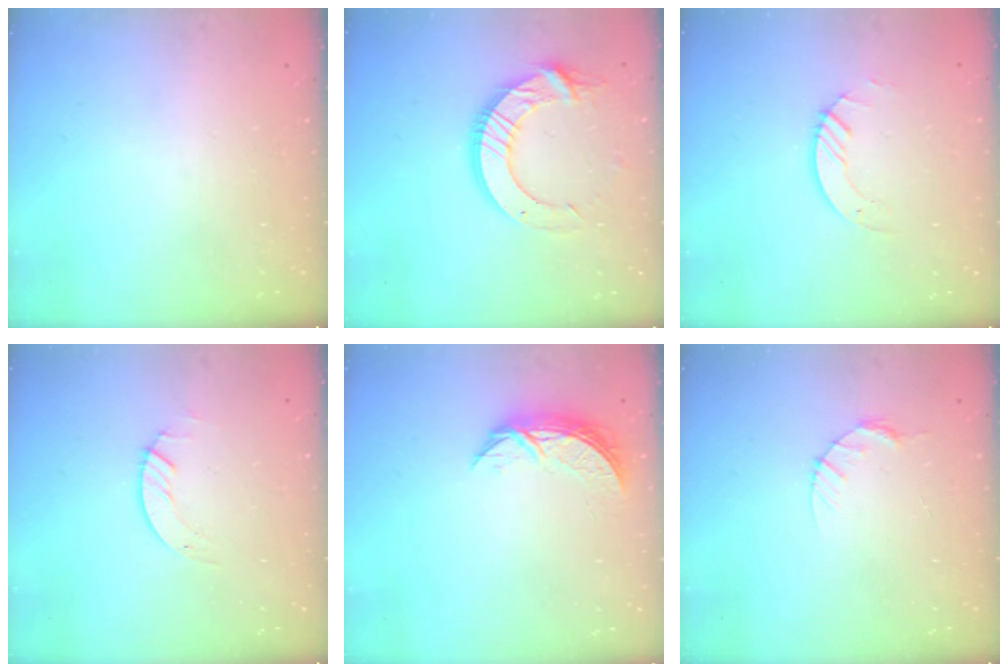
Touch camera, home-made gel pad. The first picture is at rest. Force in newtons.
{"total": 14.7, "press": 14.7, "slide": 1.6}
{"total": 2.8, "press": 2.8, "slide": 0.3}
{"total": 1.4, "press": 1.4, "slide": 0.2}
{"total": 7.1, "press": 7.1, "slide": 0.5}
{"total": 3.9, "press": 3.8, "slide": 0.5}